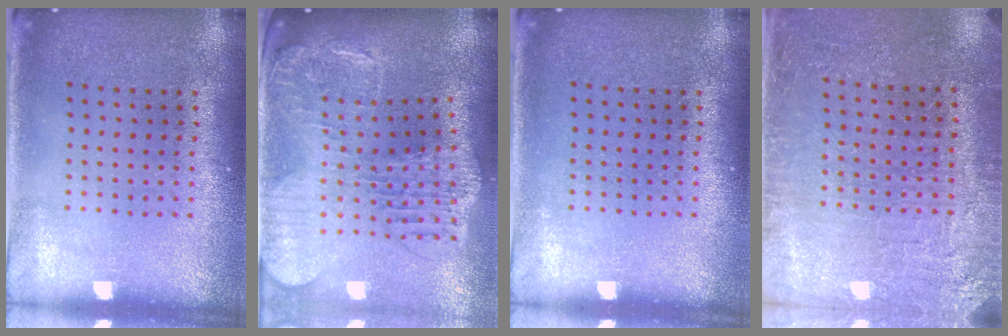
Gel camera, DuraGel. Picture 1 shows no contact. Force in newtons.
{"total": 2.6, "press": 2.3, "slide": 1.4}
{"total": 0.0}
{"total": 2.9, "press": 2.9, "slide": 0.4}